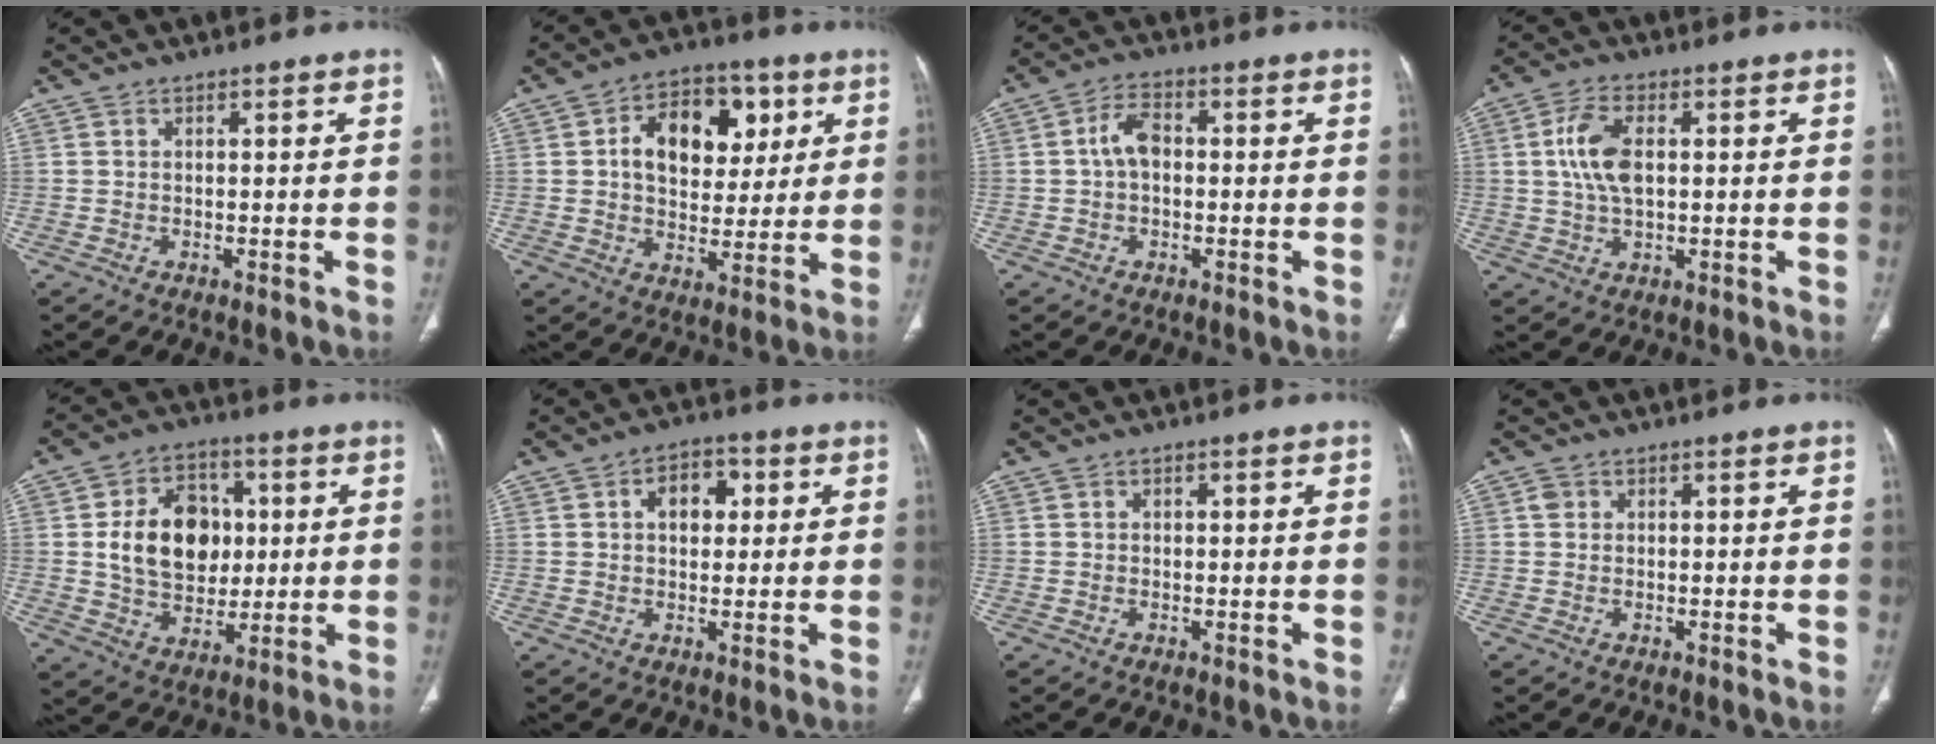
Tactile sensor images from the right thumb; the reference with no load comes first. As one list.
[{"total": 15.0, "force": [4.1, 10.2, 10.2], "torque": [-0.111, 0.004, 0.064]}, {"total": 5.0, "force": [0.0, 3.1, 3.9], "torque": [-0.067, 0.014, -0.008]}, {"total": 8.0, "force": [1.2, 4.2, 6.7], "torque": [-0.140, 0.005, 0.023]}, {"total": 15.6, "force": [1.9, 11.8, 10.0], "torque": [-0.121, 0.002, 0.038]}, {"total": 6.7, "force": [1.7, 4.5, 4.7], "torque": [-0.046, 0.007, 0.020]}, {"total": 0.6, "force": [0.1, 0.5, 0.3], "torque": [0.000, 0.001, 0.000]}, {"total": 1.3, "force": [0.4, 1.1, 0.5], "torque": [-0.003, 0.004, 0.006]}]